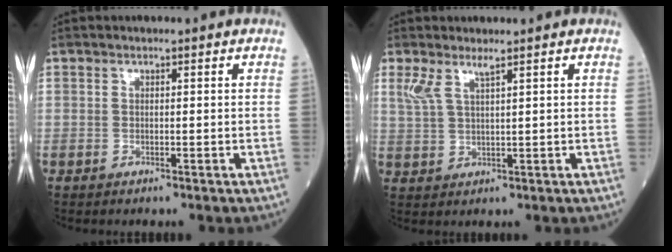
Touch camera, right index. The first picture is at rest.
{"total": 3.1, "force": [2.1, 0.3, 2.2], "torque": [-0.059, 0.007, 0.051]}